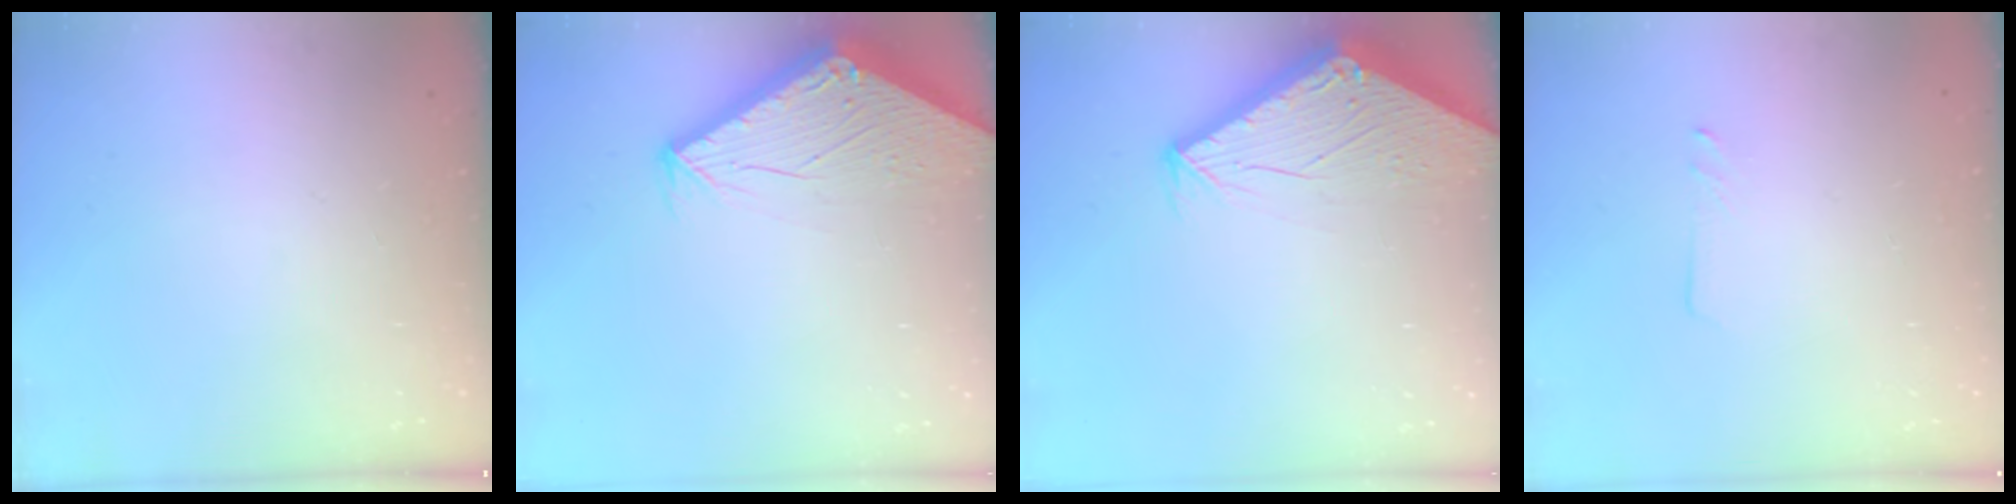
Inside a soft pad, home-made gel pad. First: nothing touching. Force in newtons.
{"total": 2.9, "press": 2.9, "slide": 0.1}
{"total": 2.9, "press": 2.9, "slide": 0.1}
{"total": 1.3, "press": 1.2, "slide": 0.1}